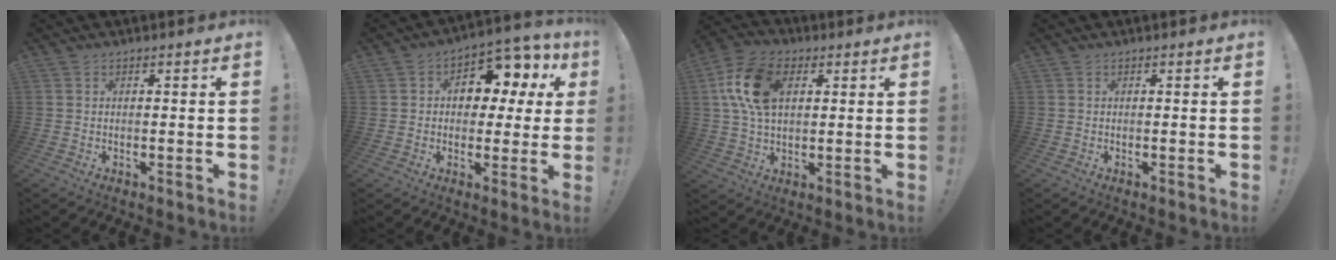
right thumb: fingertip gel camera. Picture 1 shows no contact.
{"total": 9.6, "force": [3.6, 6.6, 6.0], "torque": [-0.075, -0.025, 0.063]}
{"total": 15.1, "force": [4.3, 9.6, 10.9], "torque": [-0.207, 0.006, 0.079]}
{"total": 0.0}